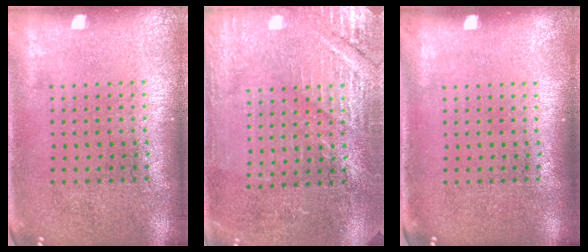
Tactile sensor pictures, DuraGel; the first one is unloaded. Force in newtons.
{"total": 2.9, "press": 2.9, "slide": 0.2}
{"total": 0.0}